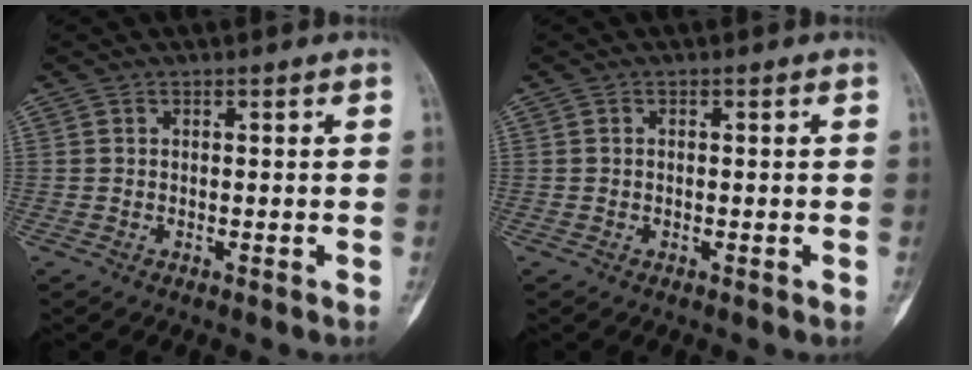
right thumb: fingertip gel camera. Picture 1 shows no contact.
{"total": 0.0}